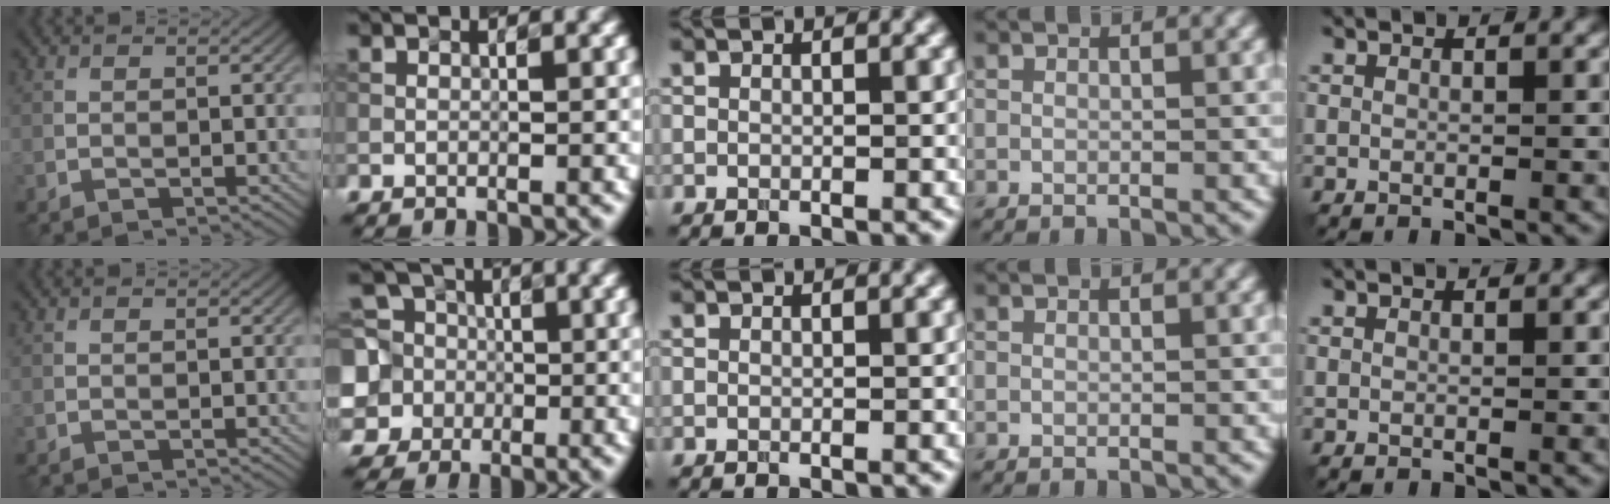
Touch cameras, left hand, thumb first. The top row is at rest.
{"index": {"total": 9.4, "force": [-1.3, 8.7, 3.3], "torque": [-0.091, 0.014, -0.051]}}